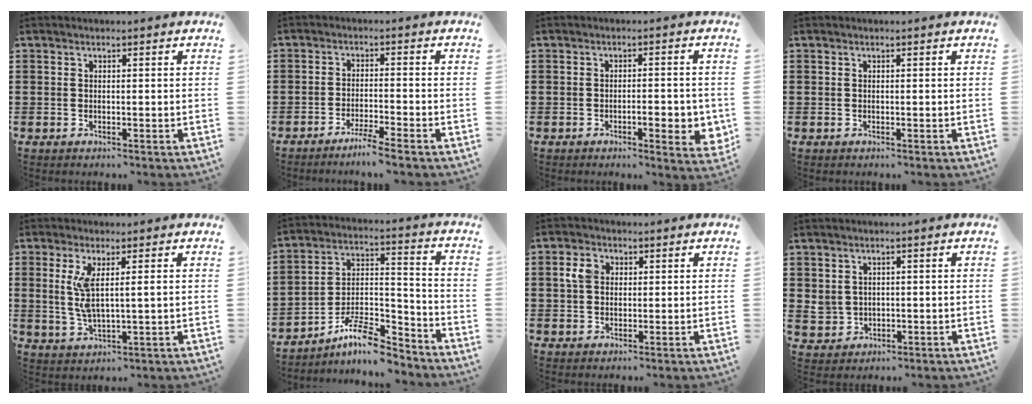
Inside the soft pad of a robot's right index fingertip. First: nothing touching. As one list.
[{"total": 3.2, "force": [-2.7, -0.5, 1.5], "torque": [-0.033, -0.004, -0.053]}, {"total": 4.5, "force": [-1.3, 1.4, 4.1], "torque": [-0.051, -0.002, -0.024]}, {"total": 0.0}, {"total": 5.1, "force": [1.2, 1.0, 4.9], "torque": [-0.105, -0.004, 0.017]}, {"total": 10.3, "force": [-8.5, 2.6, 5.3], "torque": [-0.089, 0.027, -0.160]}, {"total": 3.1, "force": [0.8, 2.3, 2.0], "torque": [-0.046, 0.012, 0.013]}, {"total": 2.4, "force": [0.9, 2.2, 0.5], "torque": [-0.020, 0.008, 0.017]}]